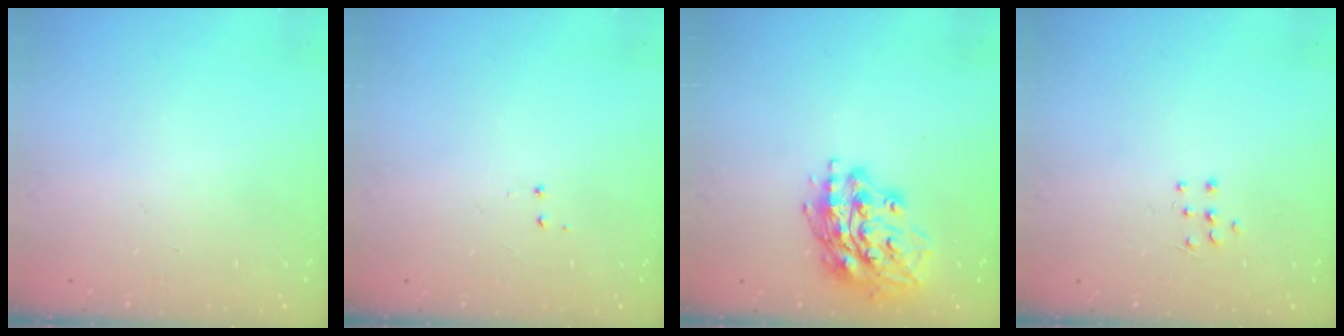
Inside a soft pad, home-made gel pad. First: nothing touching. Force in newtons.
{"total": 3.5, "press": 3.5, "slide": 0.5}
{"total": 16.0, "press": 16.0, "slide": 1.4}
{"total": 5.0, "press": 4.9, "slide": 0.5}